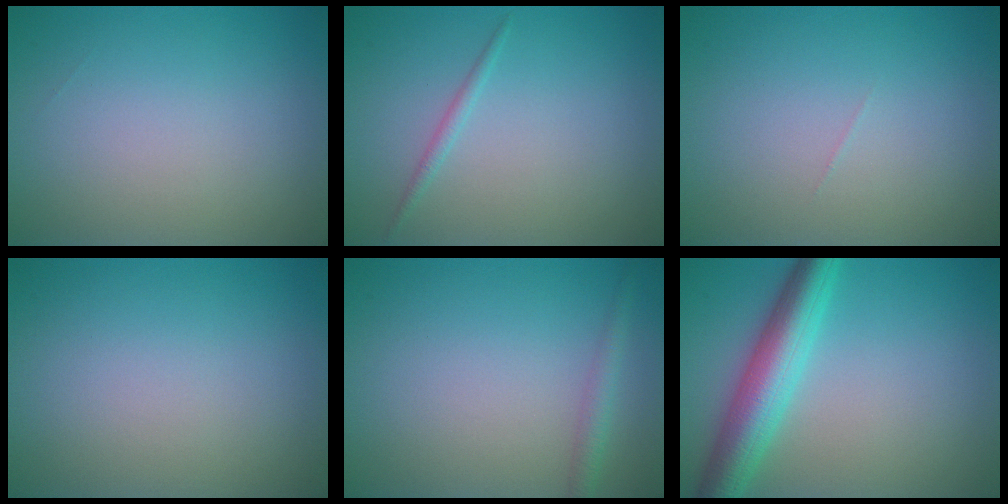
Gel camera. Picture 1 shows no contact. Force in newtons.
{"total": 0.9, "press": 0.9, "slide": 0.0}
{"total": 0.0}
{"total": 0.0}
{"total": 1.6, "press": 1.6, "slide": 0.1}
{"total": 6.2, "press": 6.2, "slide": 0.1}